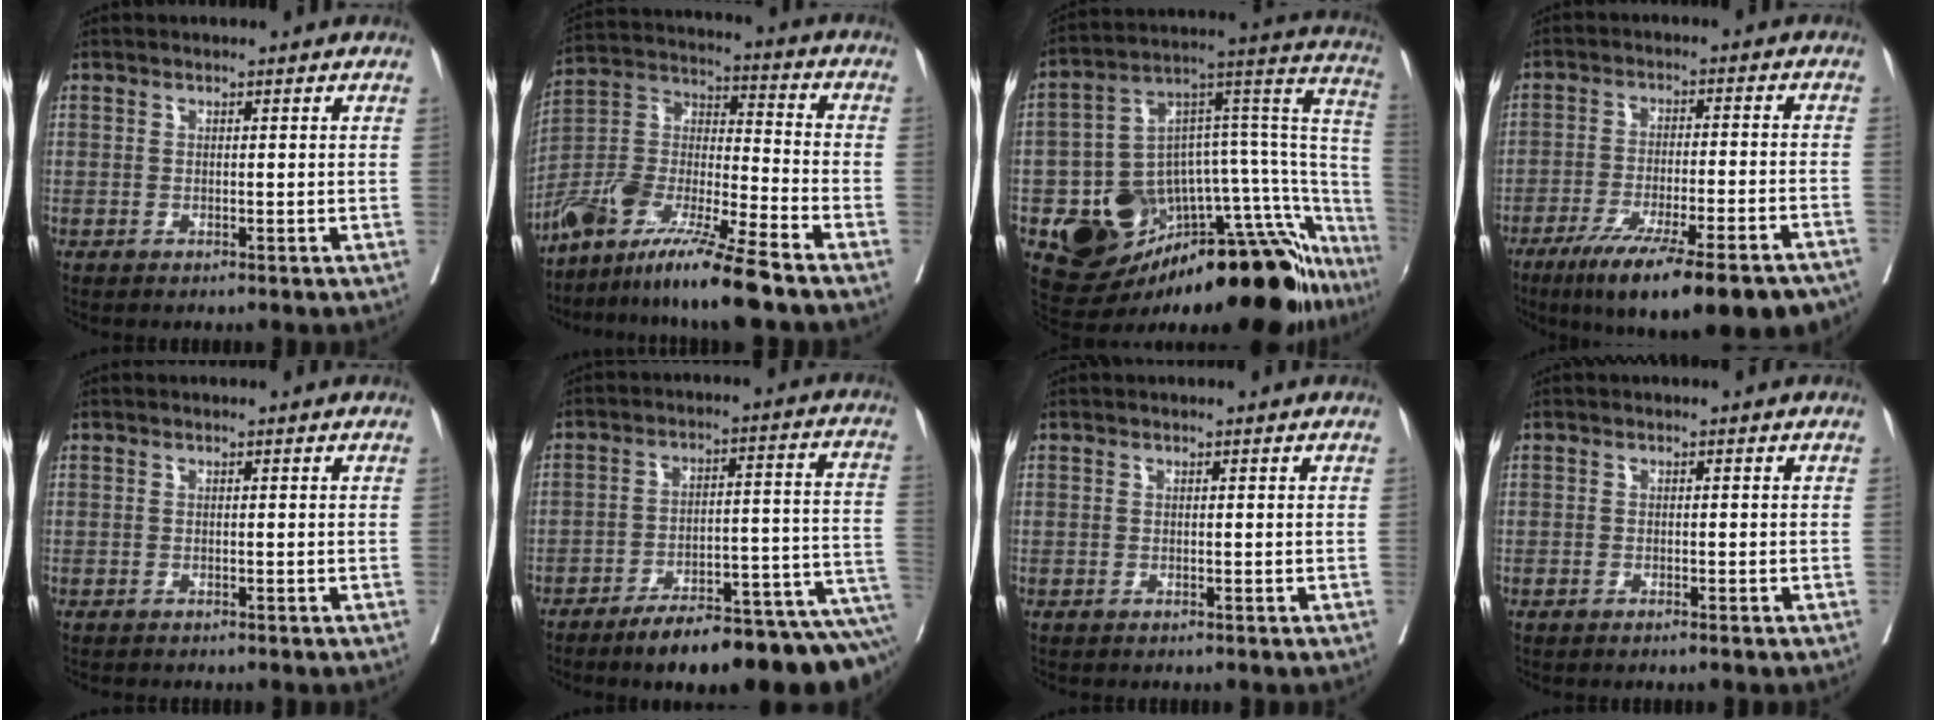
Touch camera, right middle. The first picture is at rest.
{"total": 14.5, "force": [-11.1, 0.7, 9.2], "torque": [-0.182, -0.003, -0.205]}
{"total": 31.9, "force": [-18.1, 9.8, 24.4], "torque": [-0.243, 0.033, -0.255]}
{"total": 21.2, "force": [-15.9, 2.9, 13.7], "torque": [-0.155, -0.022, -0.229]}
{"total": 1.4, "force": [-1.3, 0.2, 0.4], "torque": [-0.011, -0.003, -0.018]}
{"total": 16.5, "force": [-12.6, 3.1, 10.2], "torque": [-0.069, 0.049, -0.181]}
{"total": 0.0}
{"total": 1.1, "force": [-0.9, 0.2, 0.6], "torque": [-0.011, -0.001, -0.012]}